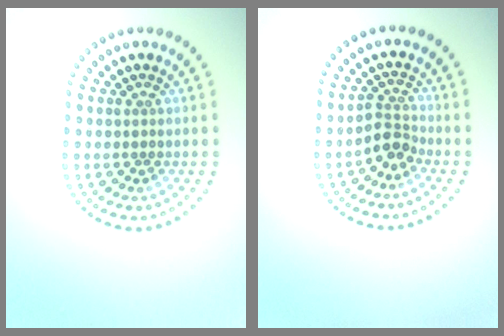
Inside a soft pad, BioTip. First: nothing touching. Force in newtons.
{"total": 2.3, "press": 1.7, "slide": 1.5}